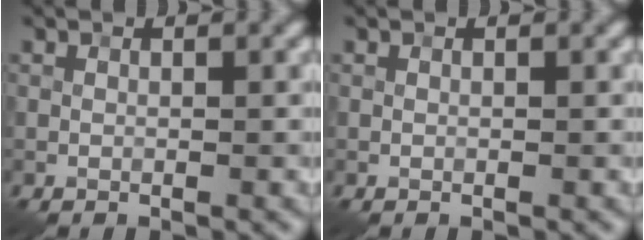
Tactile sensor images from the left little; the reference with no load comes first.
{"total": 0.0}